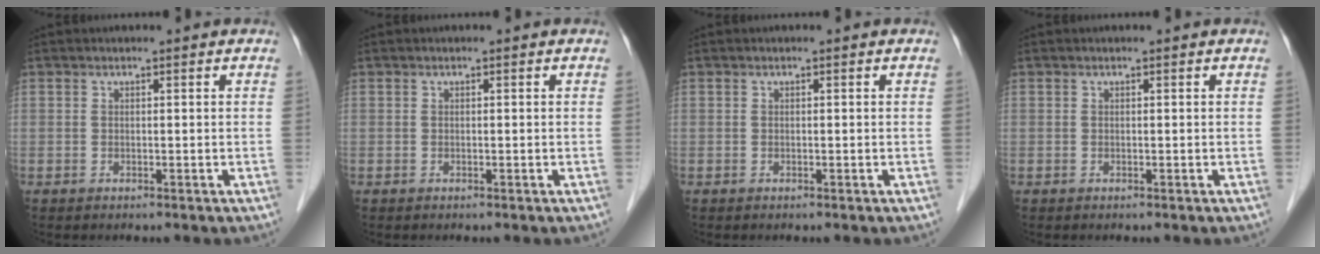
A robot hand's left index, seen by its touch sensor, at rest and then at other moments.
{"total": 0.0}
{"total": 0.0}
{"total": 0.0}